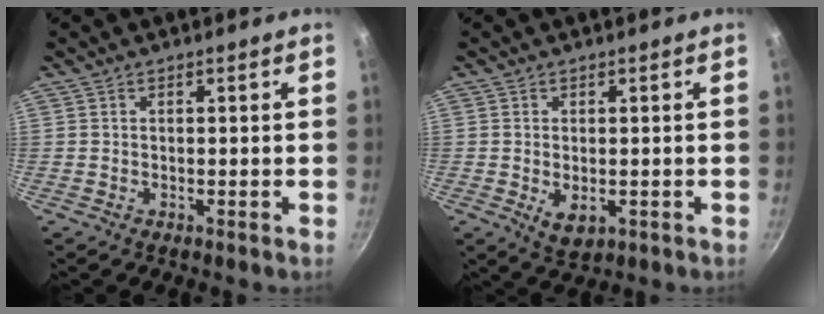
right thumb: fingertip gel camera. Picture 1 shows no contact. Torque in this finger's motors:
{"motor_torque": [-0.49, 0.15, 0.21, 0.57, 0.16]}